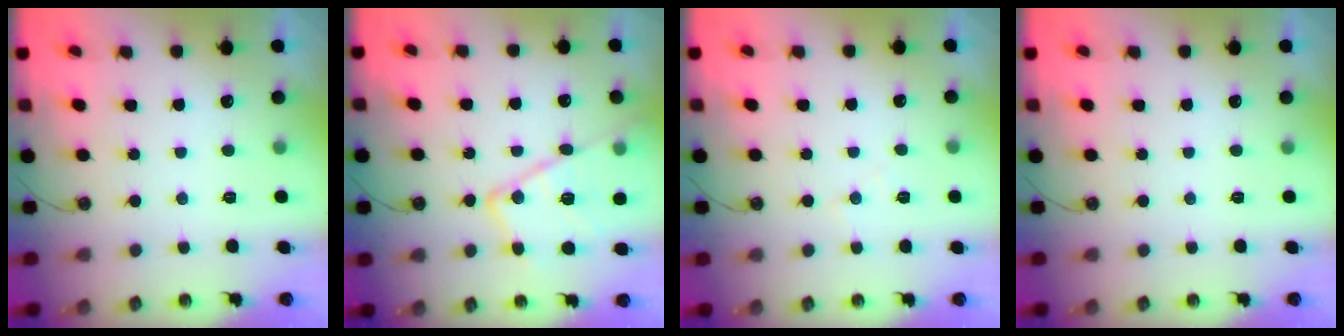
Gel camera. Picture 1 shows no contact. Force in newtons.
{"total": 17.1, "press": 17.1, "slide": 1.0}
{"total": 5.3, "press": 5.3, "slide": 0.8}
{"total": 0.0}